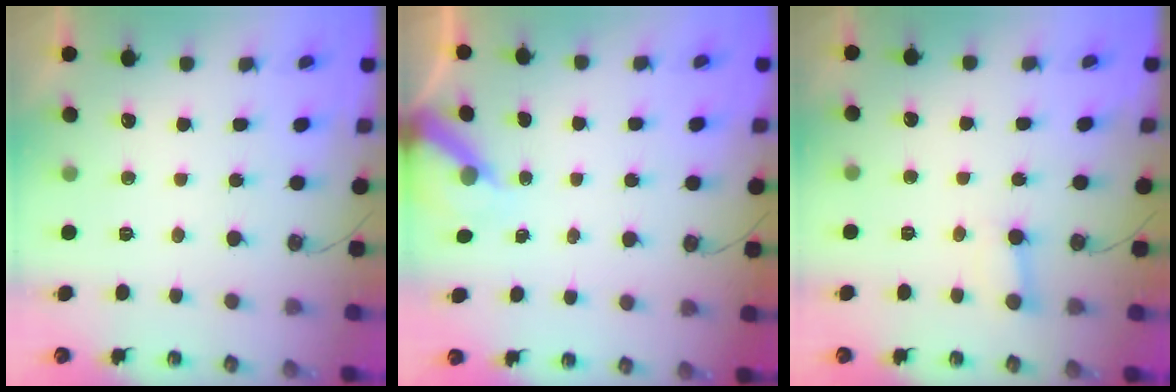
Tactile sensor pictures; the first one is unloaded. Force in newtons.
{"total": 6.0, "press": 6.0, "slide": 0.3}
{"total": 2.3, "press": 2.3, "slide": 0.2}